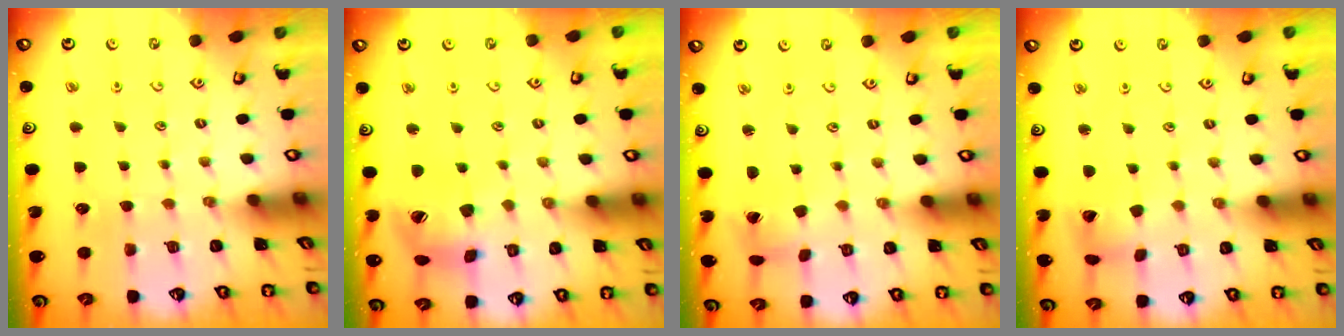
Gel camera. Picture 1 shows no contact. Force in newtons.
{"total": 13.6, "press": 13.5, "slide": 1.6}
{"total": 2.0, "press": 2.0, "slide": 0.2}
{"total": 6.1, "press": 6.0, "slide": 0.8}